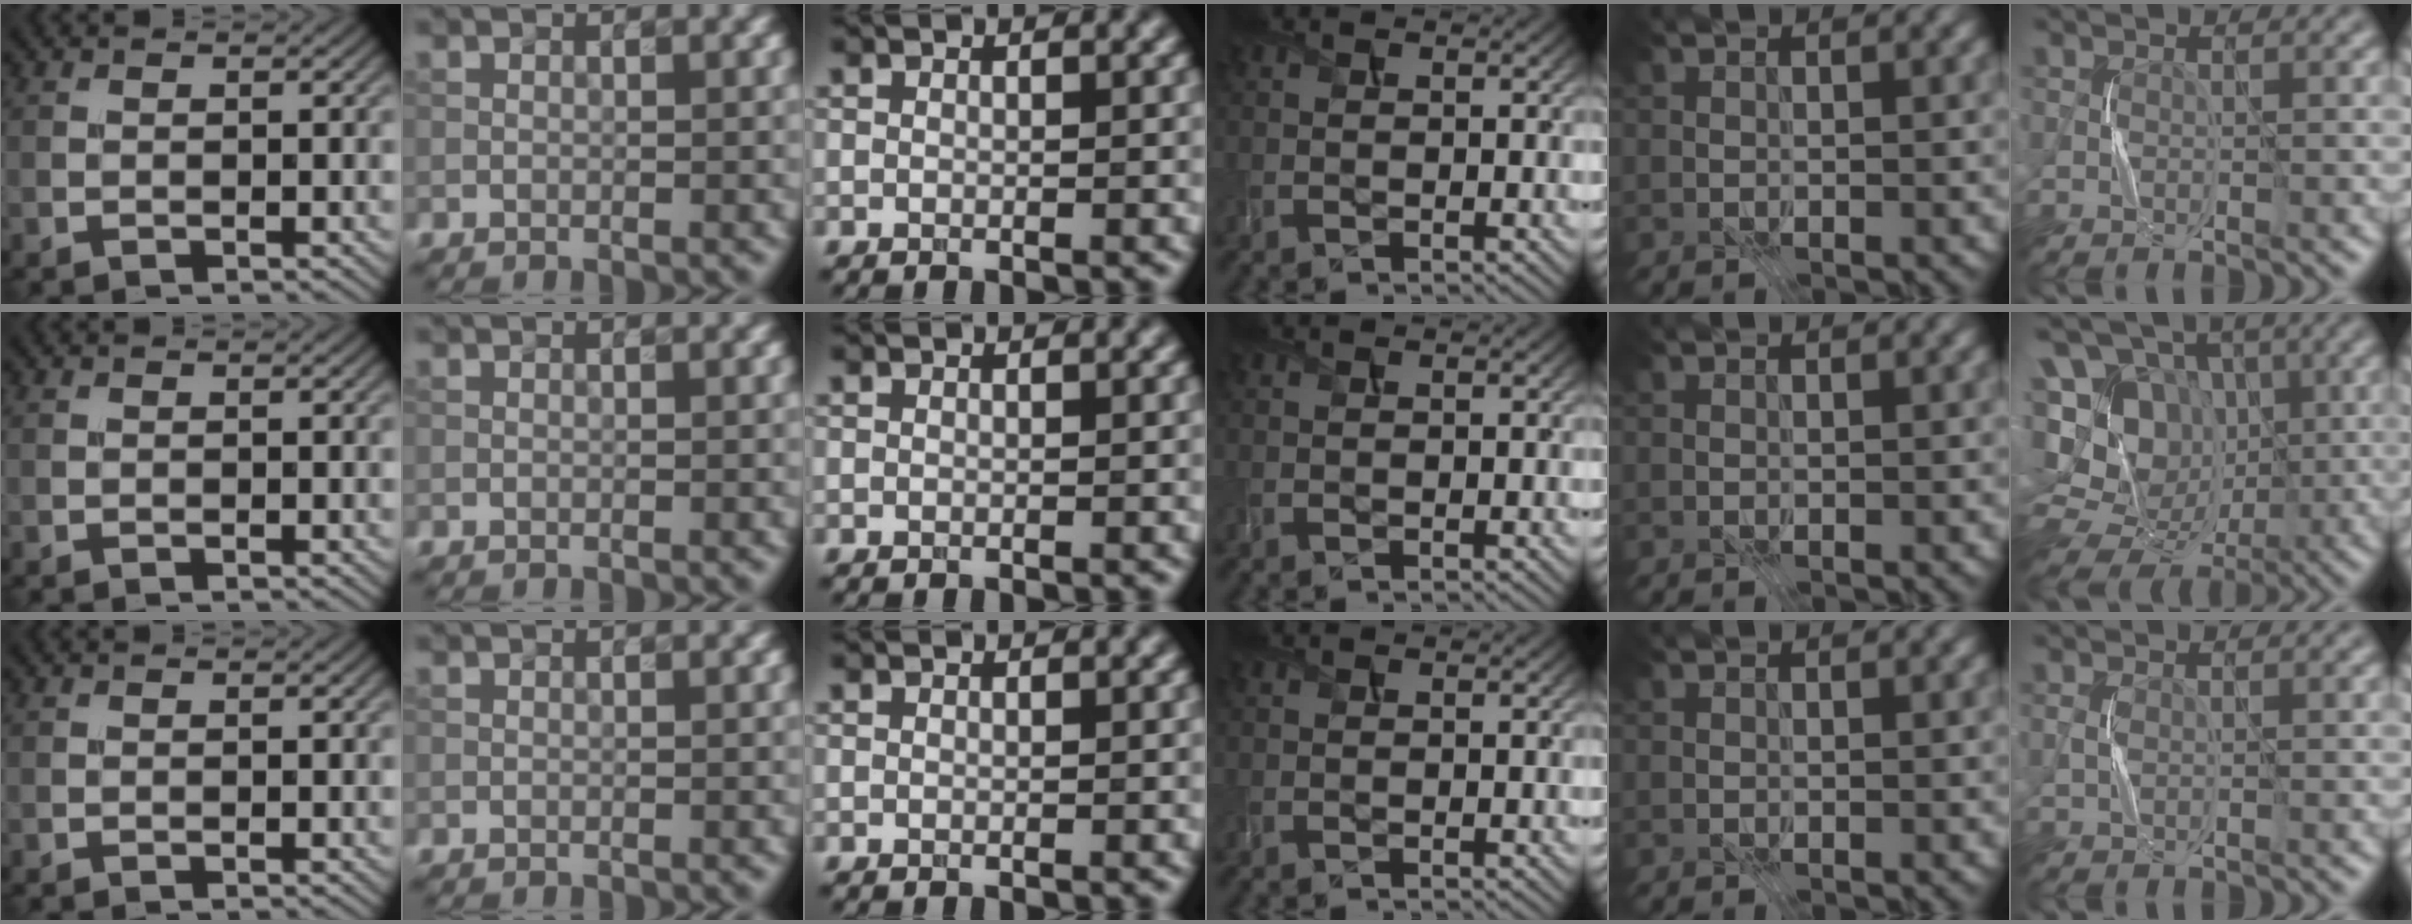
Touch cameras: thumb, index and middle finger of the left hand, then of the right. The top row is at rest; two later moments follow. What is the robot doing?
{"motion": "press", "object": "stapler"}